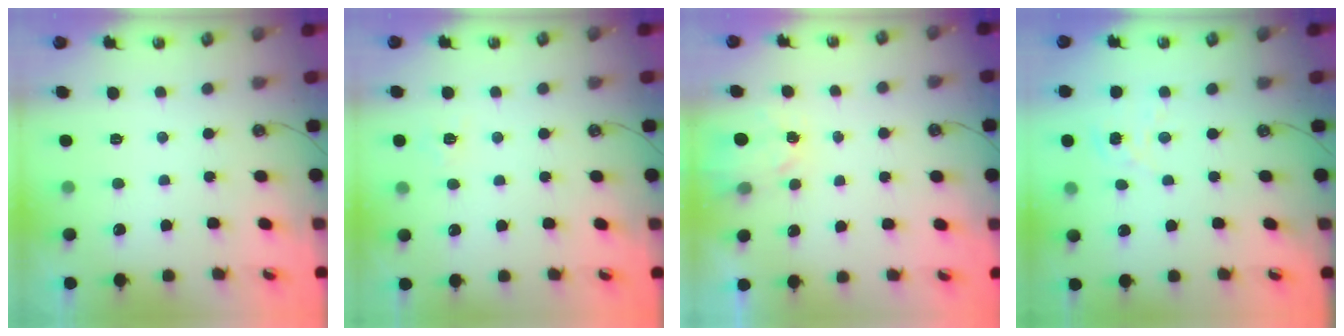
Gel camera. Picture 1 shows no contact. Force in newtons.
{"total": 5.6, "press": 5.6, "slide": 0.6}
{"total": 2.6, "press": 2.6, "slide": 0.3}
{"total": 2.5, "press": 2.5, "slide": 0.3}